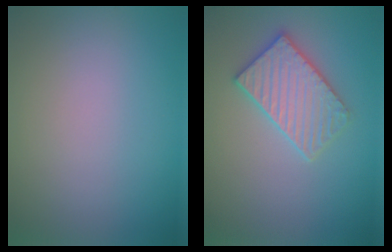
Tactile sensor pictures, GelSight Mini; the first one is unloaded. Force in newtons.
{"total": 3.4, "press": 3.4, "slide": 0.3}